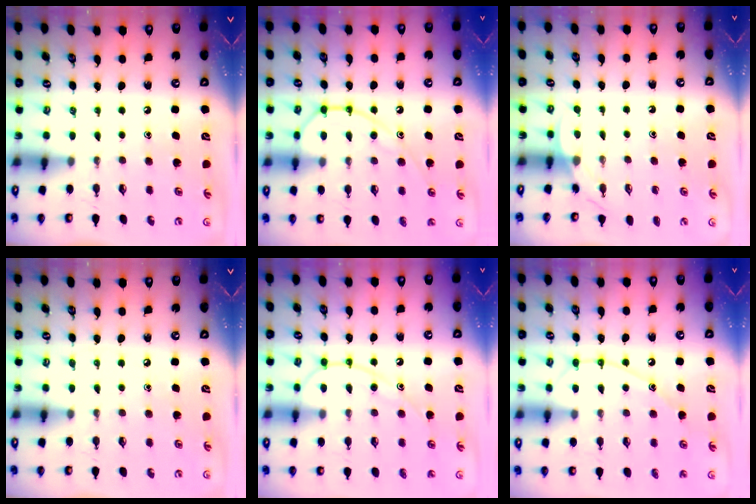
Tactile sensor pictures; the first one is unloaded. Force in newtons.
{"total": 12.1, "press": 12.1, "slide": 1.2}
{"total": 3.4, "press": 3.4, "slide": 0.2}
{"total": 3.0, "press": 3.0, "slide": 0.4}
{"total": 12.6, "press": 12.6, "slide": 1.1}
{"total": 11.5, "press": 11.4, "slide": 1.0}